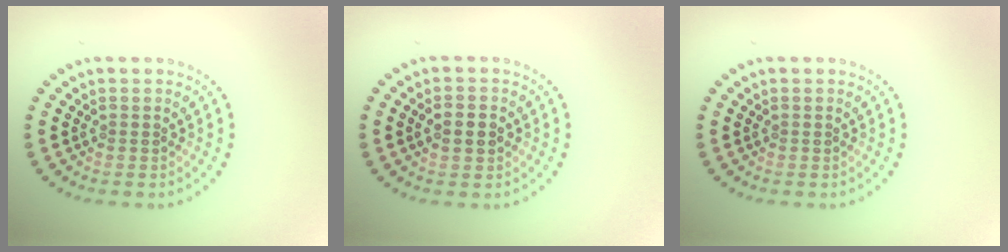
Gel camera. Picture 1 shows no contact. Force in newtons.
{"total": 2.8, "press": 2.8, "slide": 0.2}
{"total": 0.0}